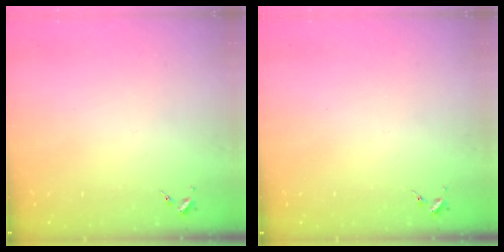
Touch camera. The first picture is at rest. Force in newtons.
{"total": 0.0}